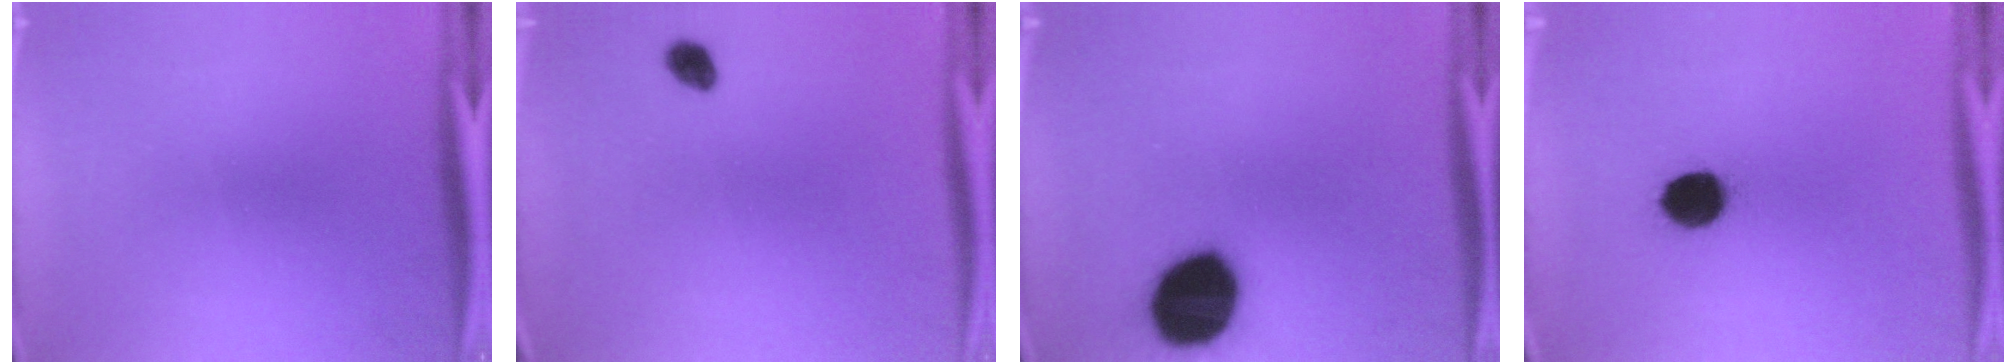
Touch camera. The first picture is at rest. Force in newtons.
{"total": 2.2}
{"total": 18.7}
{"total": 8.5}